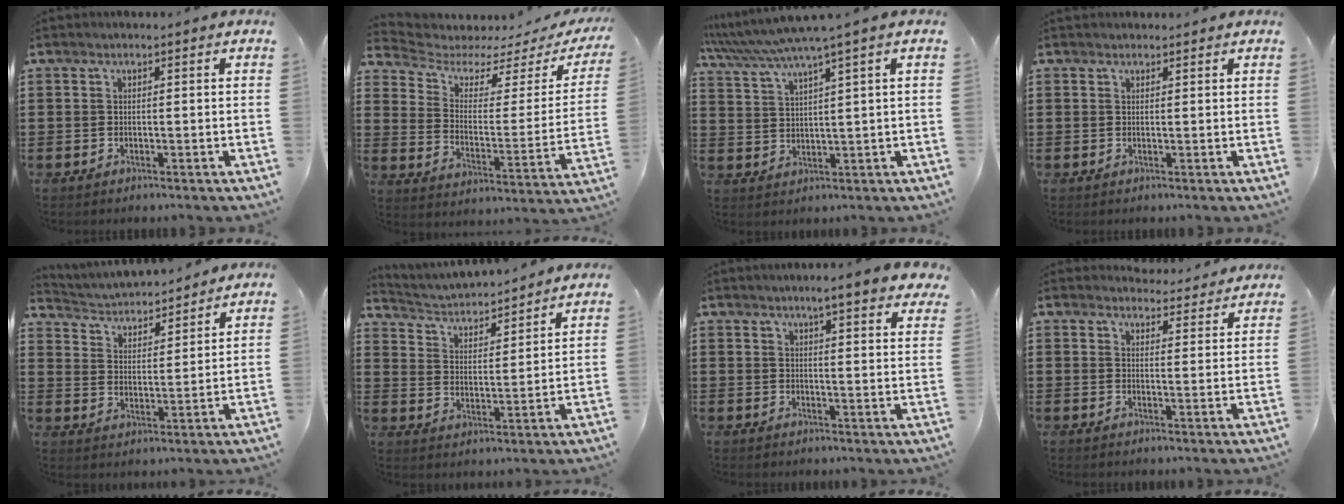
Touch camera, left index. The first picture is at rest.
{"total": 4.0, "force": [3.4, 1.6, 1.5], "torque": [-0.055, -0.025, 0.052]}
{"total": 4.7, "force": [3.5, -0.7, 3.1], "torque": [-0.073, -0.019, 0.056]}
{"total": 1.1, "force": [0.9, 0.6, -0.1], "torque": [0.000, 0.001, 0.017]}
{"total": 3.5, "force": [3.5, 0.5, 0.1], "torque": [-0.025, -0.028, 0.055]}
{"total": 3.6, "force": [3.5, 0.4, 0.4], "torque": [-0.028, -0.030, 0.054]}
{"total": 4.9, "force": [4.2, 0.2, 2.6], "torque": [-0.055, -0.010, 0.072]}
{"total": 3.9, "force": [3.8, 0.5, 0.2], "torque": [-0.008, -0.021, 0.069]}